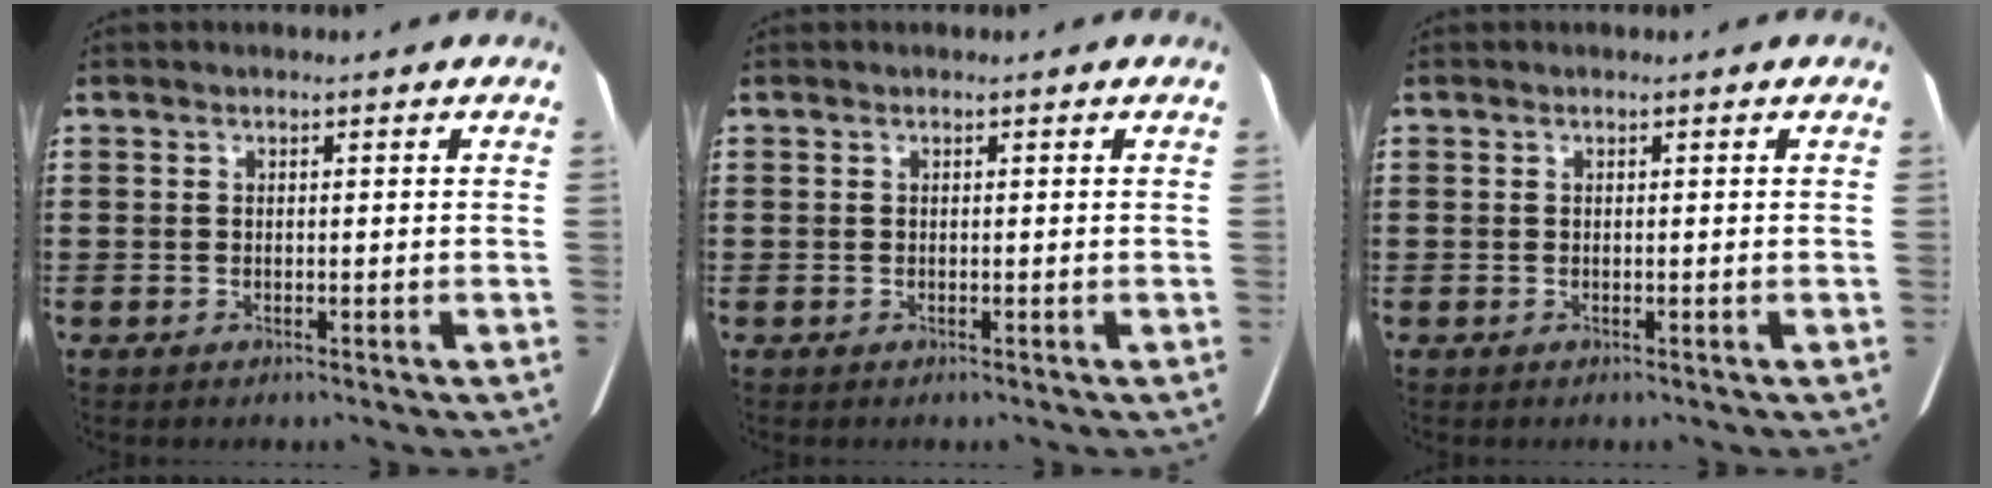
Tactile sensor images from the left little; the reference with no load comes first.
{"total": 0.0}
{"total": 0.0}